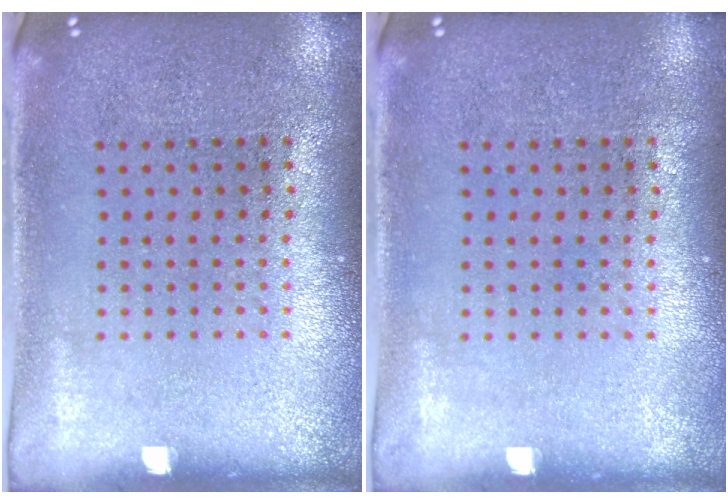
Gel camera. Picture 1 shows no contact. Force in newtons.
{"total": 0.0}